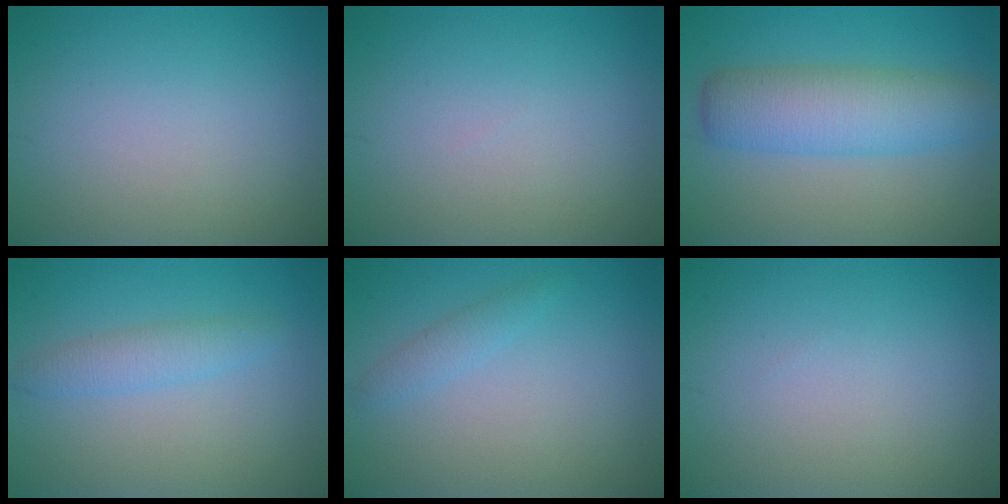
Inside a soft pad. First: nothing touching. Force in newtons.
{"total": 0.0}
{"total": 6.1, "press": 6.1, "slide": 0.4}
{"total": 2.2, "press": 2.2, "slide": 0.1}
{"total": 1.3, "press": 1.3, "slide": 0.0}
{"total": 0.0}